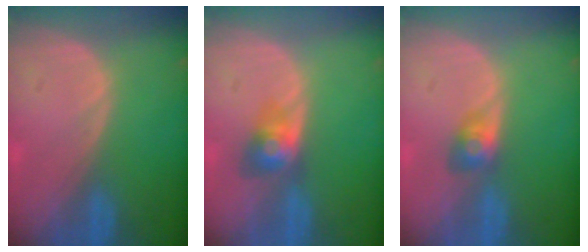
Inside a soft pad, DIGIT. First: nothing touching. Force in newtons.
{"total": 3.7, "press": 3.7, "slide": 0.2}
{"total": 3.1, "press": 2.7, "slide": 1.5}